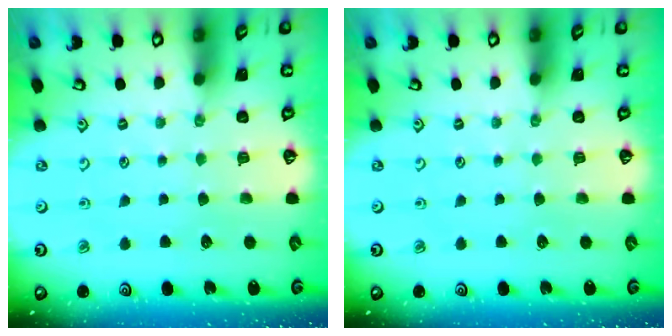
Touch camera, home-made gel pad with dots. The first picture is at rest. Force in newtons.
{"total": 0.0}